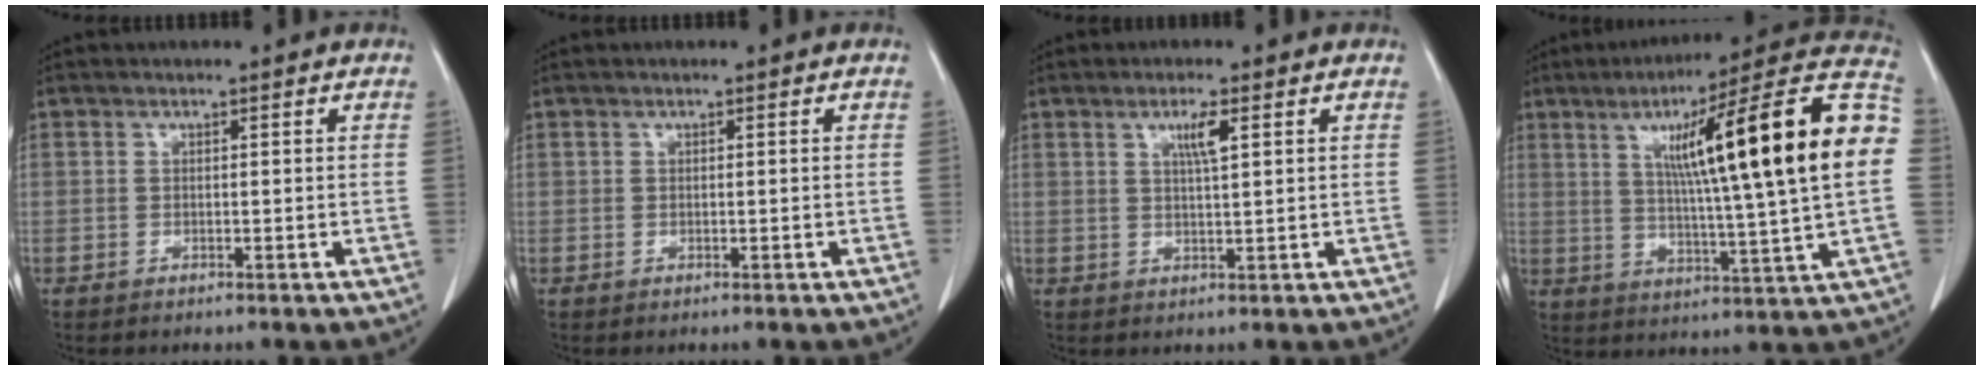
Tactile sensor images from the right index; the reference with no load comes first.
{"total": 0.0}
{"total": 3.2, "force": [1.4, 0.1, 2.9], "torque": [-0.053, -0.001, 0.024]}
{"total": 24.3, "force": [4.3, 0.5, 23.9], "torque": [-0.325, 0.034, 0.054]}